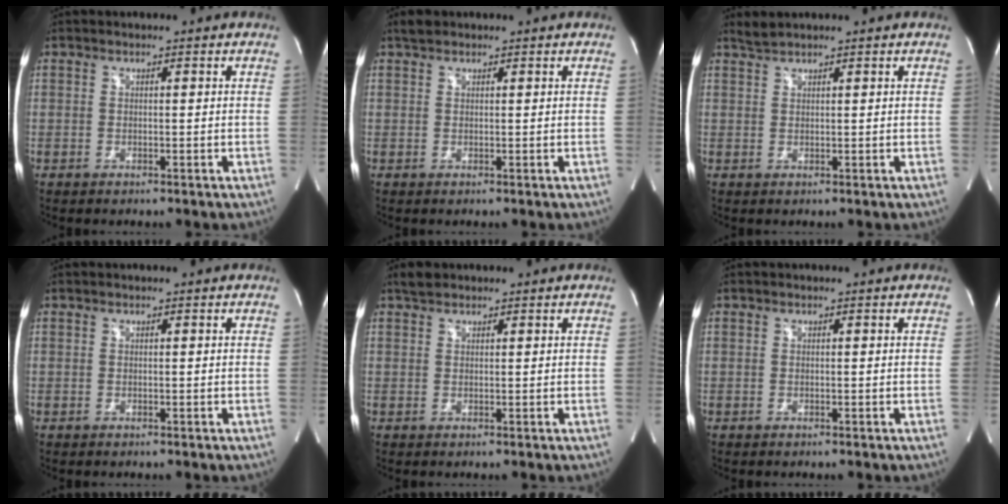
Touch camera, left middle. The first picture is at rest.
{"total": 1.4, "force": [1.2, 0.6, 0.5], "torque": [-0.012, 0.013, 0.021]}
{"total": 1.5, "force": [1.4, -0.2, 0.2], "torque": [-0.006, 0.008, 0.035]}
{"total": 0.0}
{"total": 1.8, "force": [1.5, 0.8, 0.5], "torque": [-0.013, 0.013, 0.027]}
{"total": 0.0}